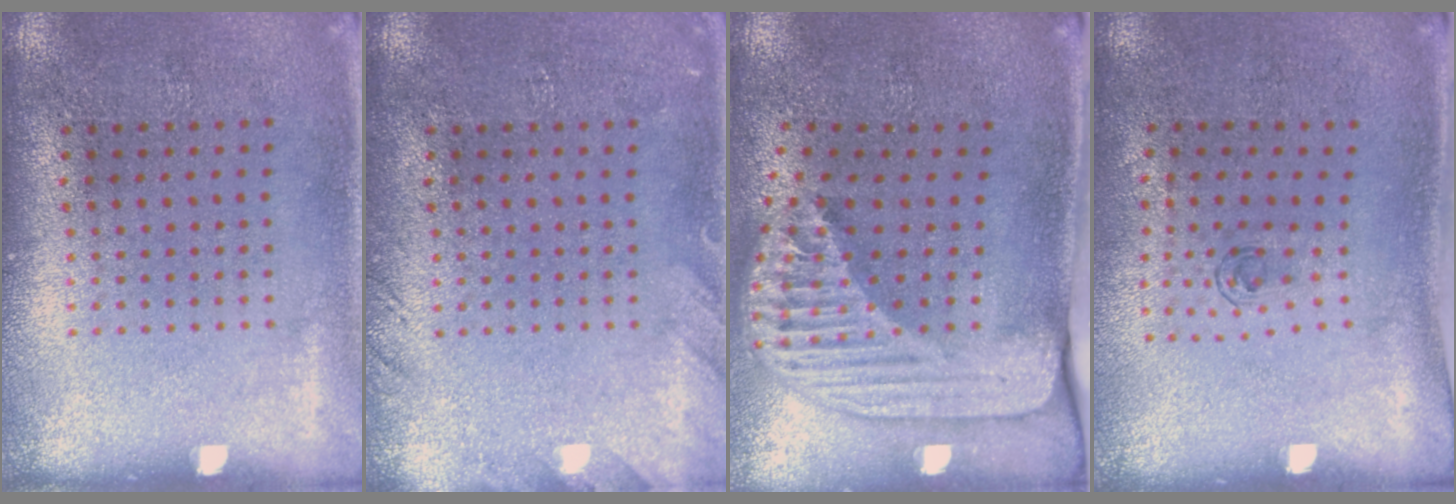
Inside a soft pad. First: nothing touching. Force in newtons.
{"total": 1.5, "press": 1.5, "slide": 0.2}
{"total": 2.5, "press": 1.8, "slide": 1.8}
{"total": 0.7, "press": 0.2, "slide": 0.6}